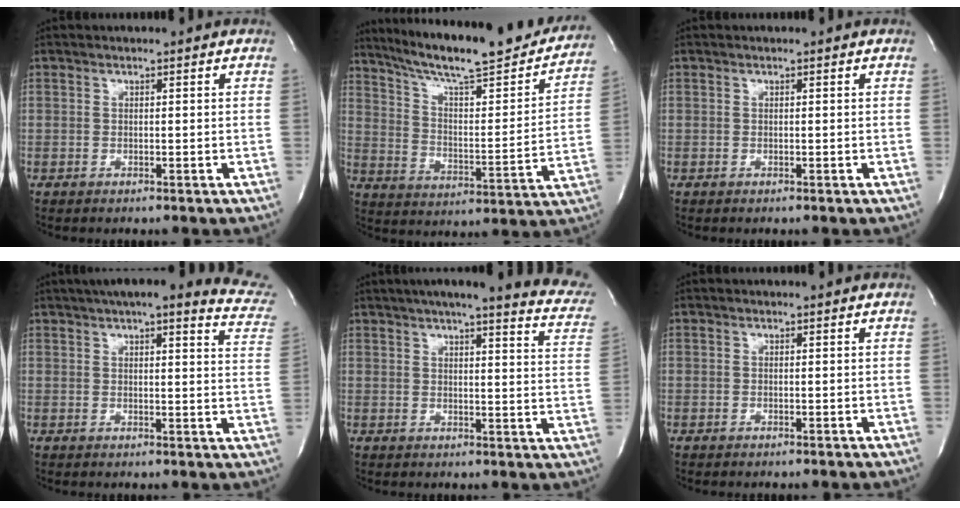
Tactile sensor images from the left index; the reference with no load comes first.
{"total": 25.7, "force": [22.4, 3.1, 12.2], "torque": [-0.193, -0.036, 0.310]}
{"total": 0.0}
{"total": 20.5, "force": [17.8, 3.4, 9.5], "torque": [-0.118, -0.027, 0.189]}
{"total": 19.6, "force": [16.4, 2.1, 10.6], "torque": [-0.132, -0.029, 0.178]}
{"total": 0.0}